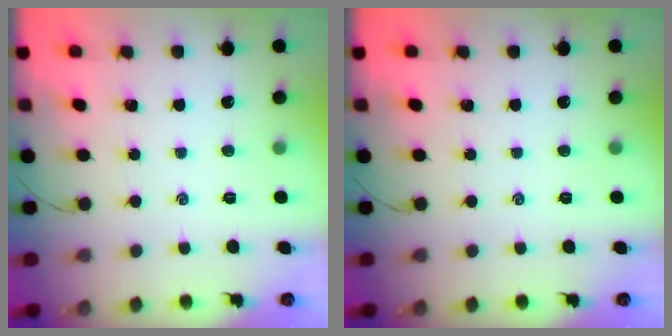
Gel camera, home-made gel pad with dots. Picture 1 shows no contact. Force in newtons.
{"total": 0.0}